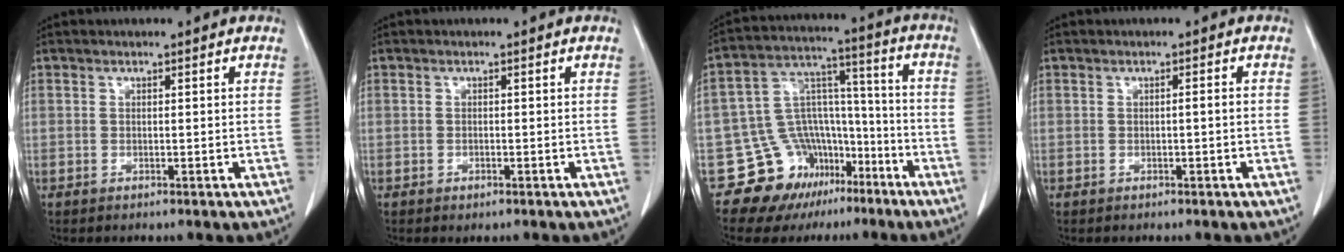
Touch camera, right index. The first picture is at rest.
{"total": 0.5, "force": [-0.3, 0.3, 0.3], "torque": [-0.006, 0.000, 0.002]}
{"total": 14.4, "force": [-8.3, 11.0, 4.4], "torque": [-0.064, 0.088, -0.118]}
{"total": 0.8, "force": [-0.2, 0.0, 0.7], "torque": [-0.011, 0.003, -0.001]}